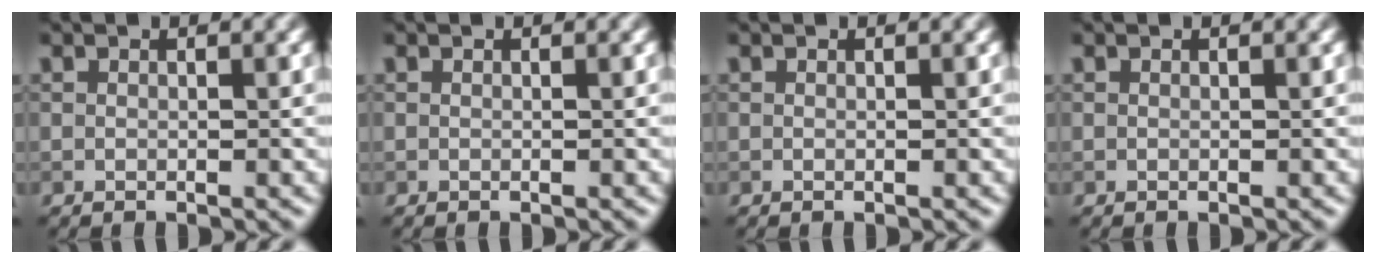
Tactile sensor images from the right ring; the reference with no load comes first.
{"total": 0.0}
{"total": 0.0}
{"total": 0.0}